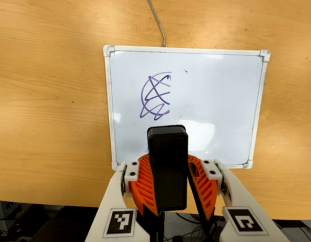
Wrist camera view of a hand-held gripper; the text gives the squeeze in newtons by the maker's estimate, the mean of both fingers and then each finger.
{"total": 9.7, "left": 10.2, "right": 9.2}